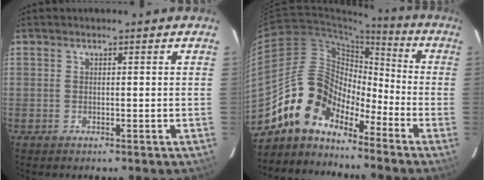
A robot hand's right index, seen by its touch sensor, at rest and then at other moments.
{"total": 11.9, "force": [-9.6, 5.6, 4.2], "torque": [-0.071, 0.033, -0.193]}